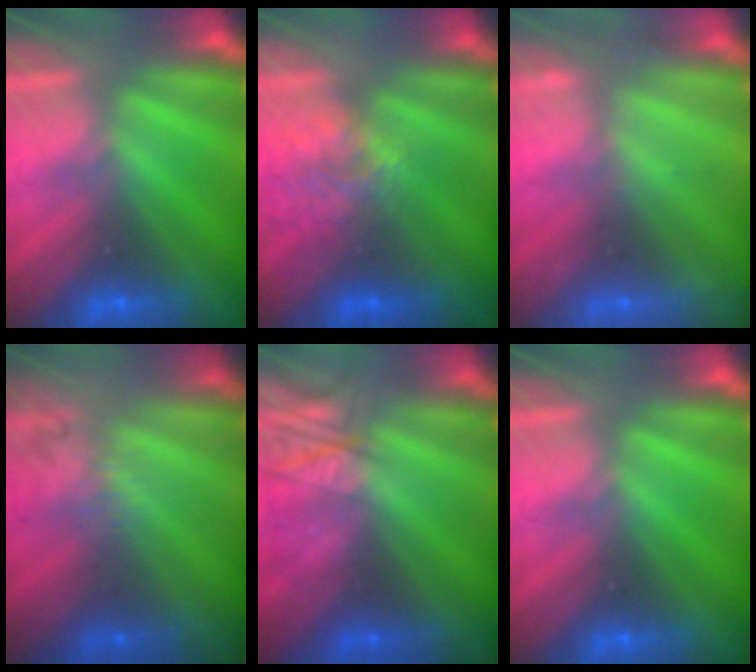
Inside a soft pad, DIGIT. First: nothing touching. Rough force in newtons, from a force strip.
{"total": 4.7}
{"total": 2.3}
{"total": 2.4}
{"total": 2.3}
{"total": 0.0}